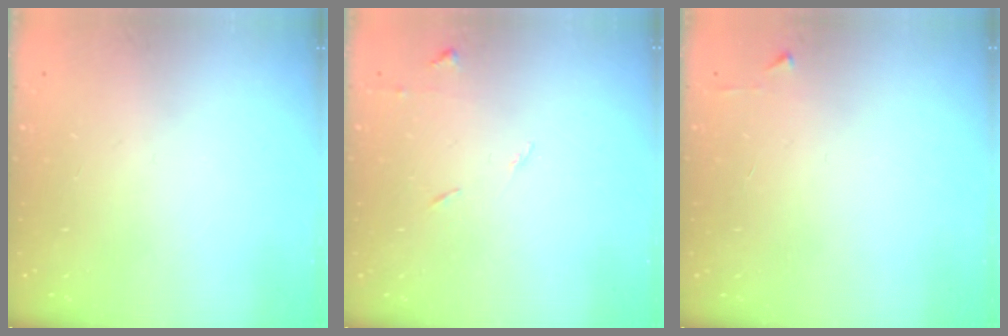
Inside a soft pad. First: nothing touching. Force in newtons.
{"total": 5.3, "press": 5.2, "slide": 0.7}
{"total": 2.4, "press": 2.4, "slide": 0.3}